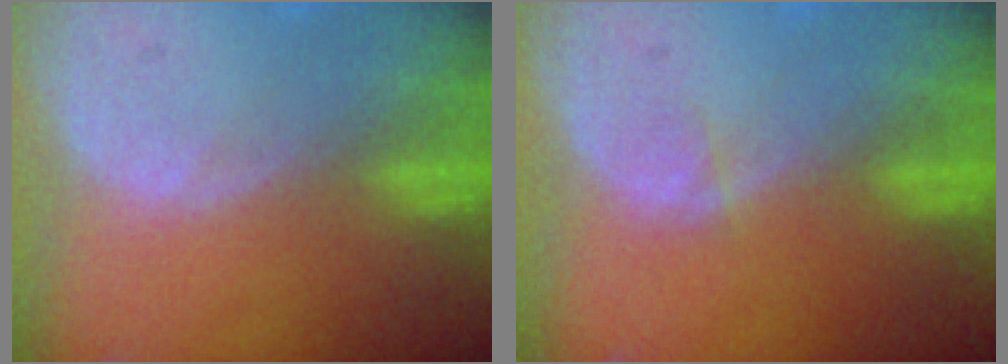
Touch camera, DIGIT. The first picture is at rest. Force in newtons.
{"total": 0.8, "press": 0.8, "slide": 0.1}